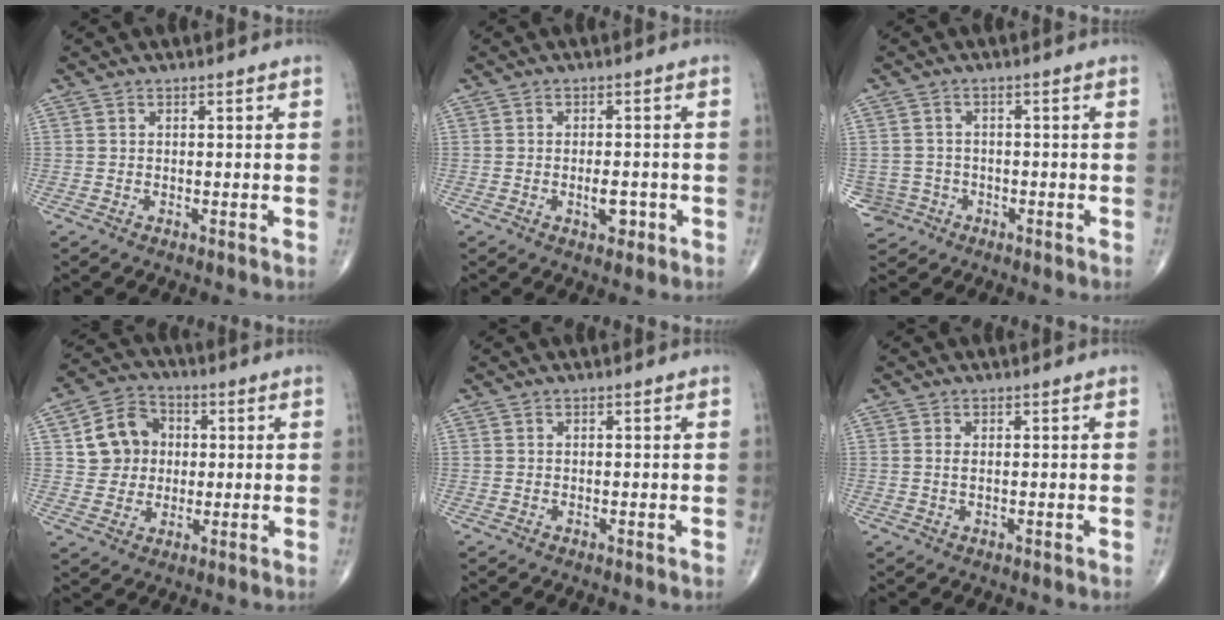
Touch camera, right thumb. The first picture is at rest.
{"total": 3.3, "force": [-1.1, 1.7, 2.6], "torque": [-0.034, 0.002, -0.013]}
{"total": 4.6, "force": [-1.7, 4.3, -0.1], "torque": [0.011, 0.015, -0.027]}
{"total": 10.1, "force": [1.5, 9.0, 4.4], "torque": [-0.044, 0.009, 0.023]}
{"total": 0.0}
{"total": 0.9, "force": [0.1, 0.3, 0.8], "torque": [-0.018, -0.002, 0.003]}